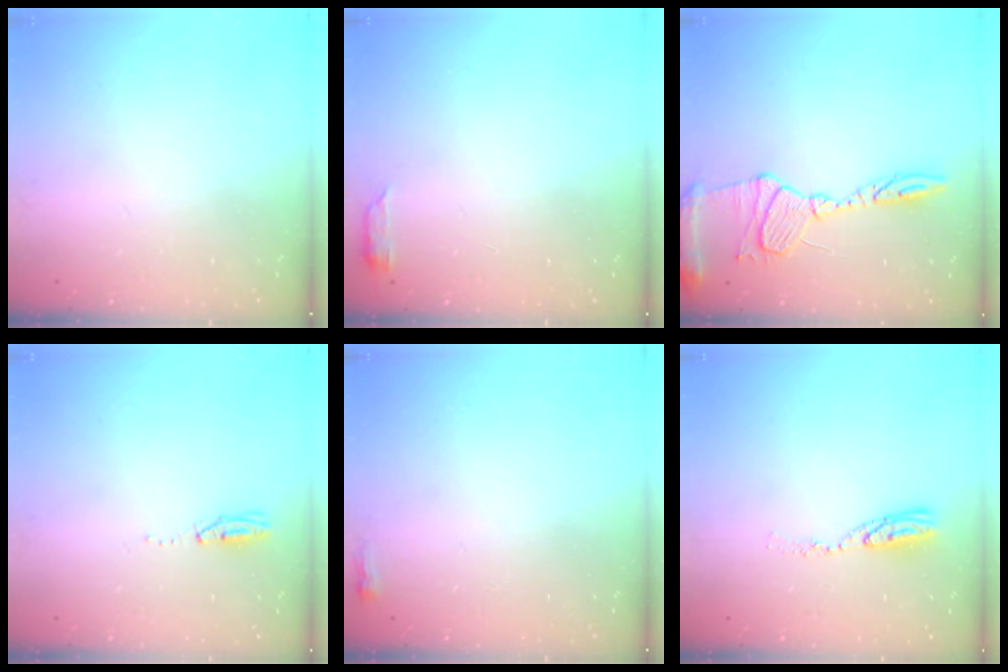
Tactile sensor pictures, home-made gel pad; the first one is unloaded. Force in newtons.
{"total": 2.6, "press": 2.6, "slide": 0.5}
{"total": 13.4, "press": 13.4, "slide": 1.1}
{"total": 3.5, "press": 2.9, "slide": 2.0}
{"total": 2.2, "press": 2.2, "slide": 0.6}
{"total": 5.9, "press": 5.9, "slide": 0.5}